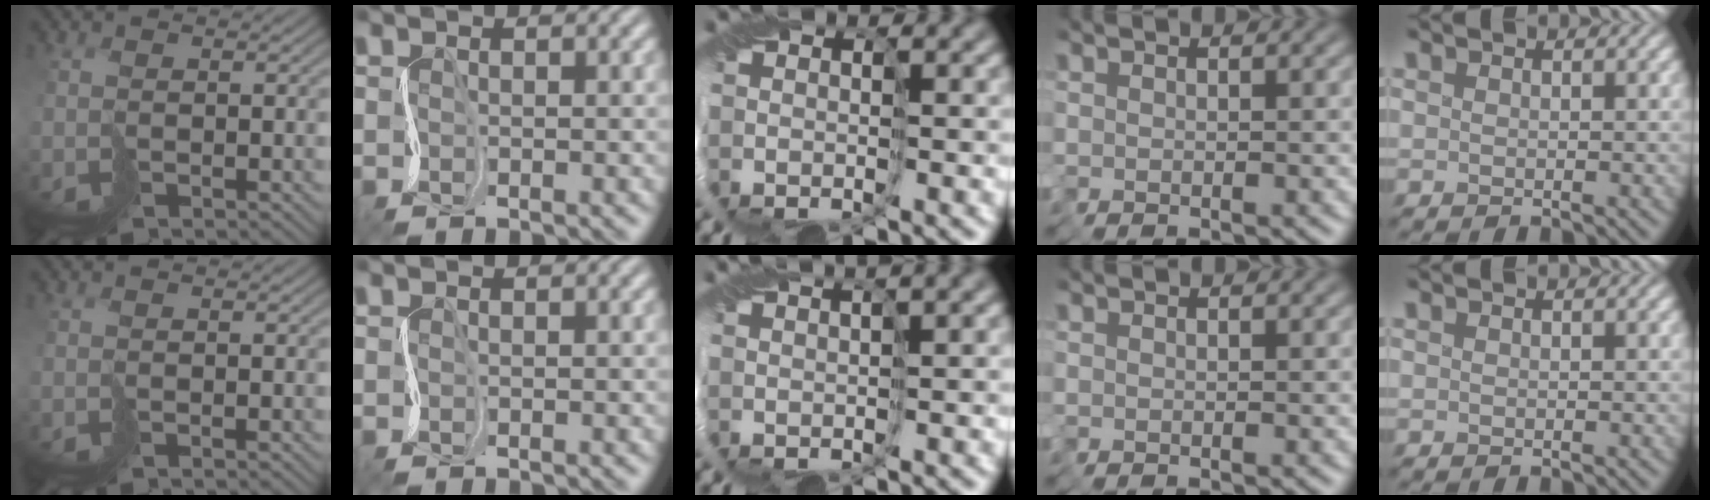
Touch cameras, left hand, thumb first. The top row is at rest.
{"middle": {"total": 2.2, "force": [1.5, 0.0, 1.6], "torque": [-0.034, 0.004, 0.025]}}